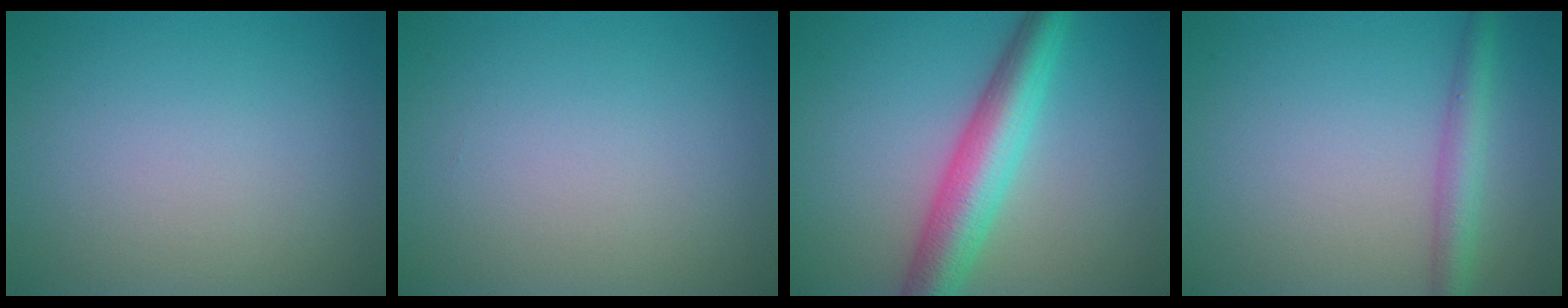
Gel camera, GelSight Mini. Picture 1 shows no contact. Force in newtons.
{"total": 0.0}
{"total": 6.4, "press": 6.3, "slide": 0.2}
{"total": 2.9, "press": 2.9, "slide": 0.1}